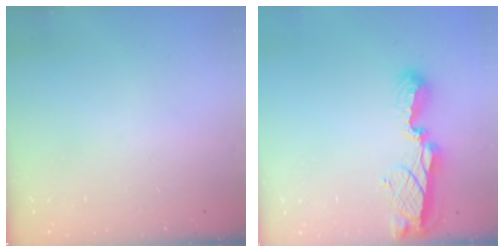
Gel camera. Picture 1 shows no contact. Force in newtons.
{"total": 9.6, "press": 9.6, "slide": 1.2}